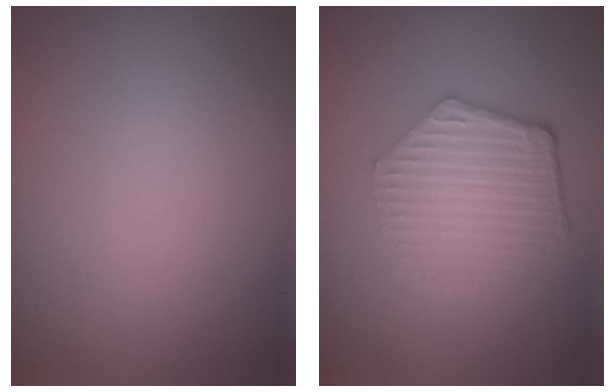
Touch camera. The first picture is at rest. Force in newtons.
{"total": 3.6, "press": 3.0, "slide": 2.0}